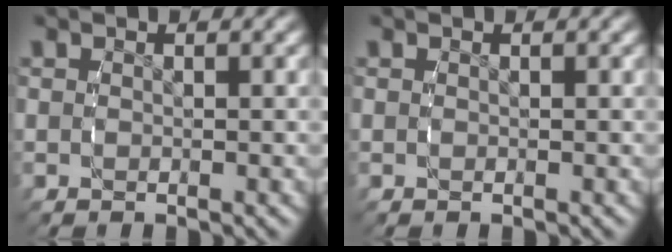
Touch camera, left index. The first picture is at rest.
{"total": 0.0}